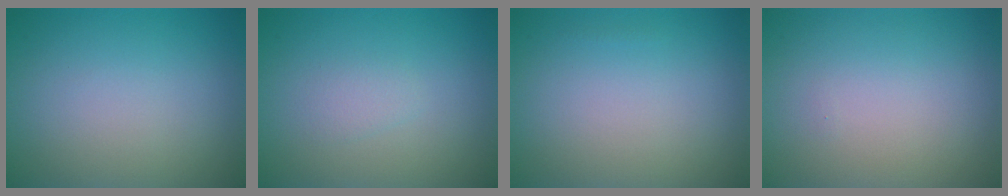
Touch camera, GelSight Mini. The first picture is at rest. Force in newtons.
{"total": 0.9, "press": 0.9, "slide": 0.1}
{"total": 0.0}
{"total": 0.0}